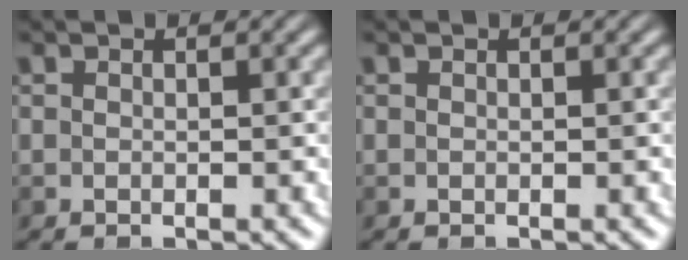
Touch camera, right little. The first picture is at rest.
{"total": 0.0}